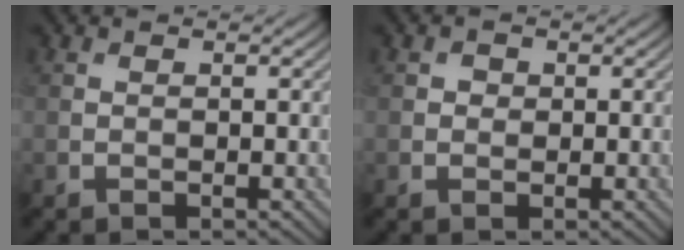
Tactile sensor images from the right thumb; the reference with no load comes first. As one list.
[{"total": 1.0, "force": [0.2, 0.9, 0.3], "torque": [-0.004, -0.002, -0.002]}]